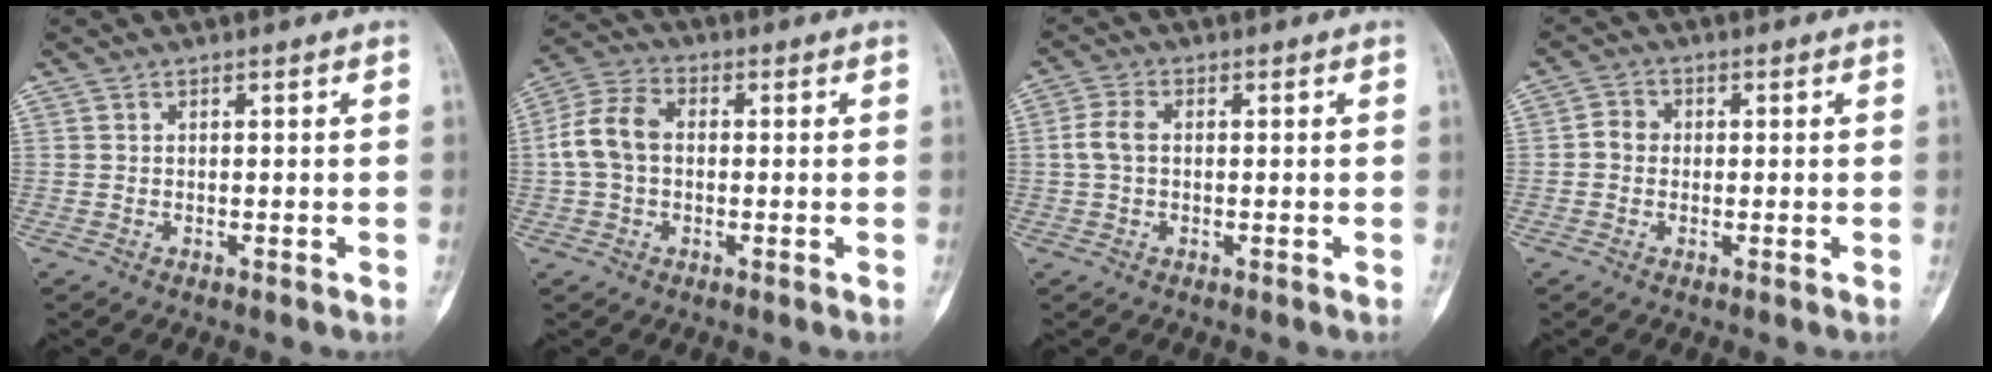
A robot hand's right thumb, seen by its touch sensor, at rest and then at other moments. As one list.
[{"total": 8.3, "force": [0.0, 5.8, 5.9], "torque": [-0.120, 0.027, -0.008]}, {"total": 3.8, "force": [0.1, 2.5, 2.9], "torque": [-0.069, 0.009, -0.003]}, {"total": 2.9, "force": [-0.2, 2.6, 1.3], "torque": [-0.009, 0.008, -0.011]}]